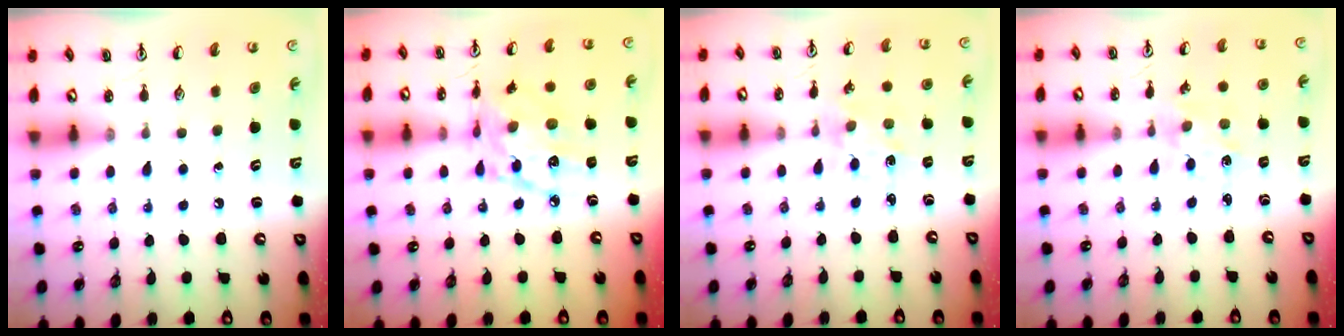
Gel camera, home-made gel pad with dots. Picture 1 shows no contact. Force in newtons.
{"total": 14.4, "press": 14.3, "slide": 0.8}
{"total": 1.6, "press": 1.5, "slide": 0.1}
{"total": 1.0, "press": 1.0, "slide": 0.2}